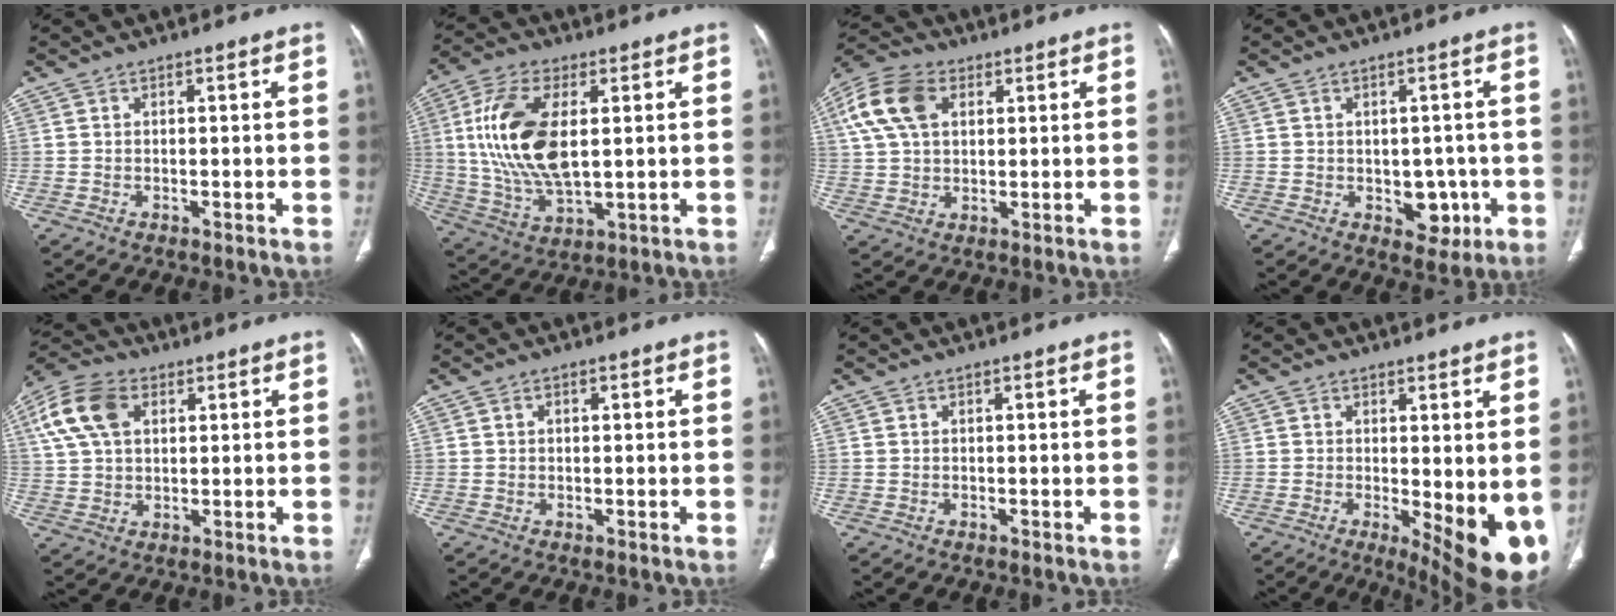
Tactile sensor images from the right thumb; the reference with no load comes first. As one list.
[{"total": 17.3, "force": [2.7, 8.5, 14.9], "torque": [-0.303, -0.009, 0.056]}, {"total": 12.3, "force": [4.2, 8.0, 8.4], "torque": [-0.167, 0.013, 0.079]}, {"total": 5.8, "force": [-1.3, 4.0, 3.9], "torque": [-0.017, 0.001, -0.007]}, {"total": 11.7, "force": [4.1, 7.6, 8.0], "torque": [-0.159, 0.012, 0.075]}, {"total": 1.0, "force": [0.3, 0.7, 0.6], "torque": [-0.006, 0.001, 0.004]}, {"total": 0.0}, {"total": 12.4, "force": [-1.5, 4.2, 11.5], "torque": [-0.151, -0.027, -0.007]}]